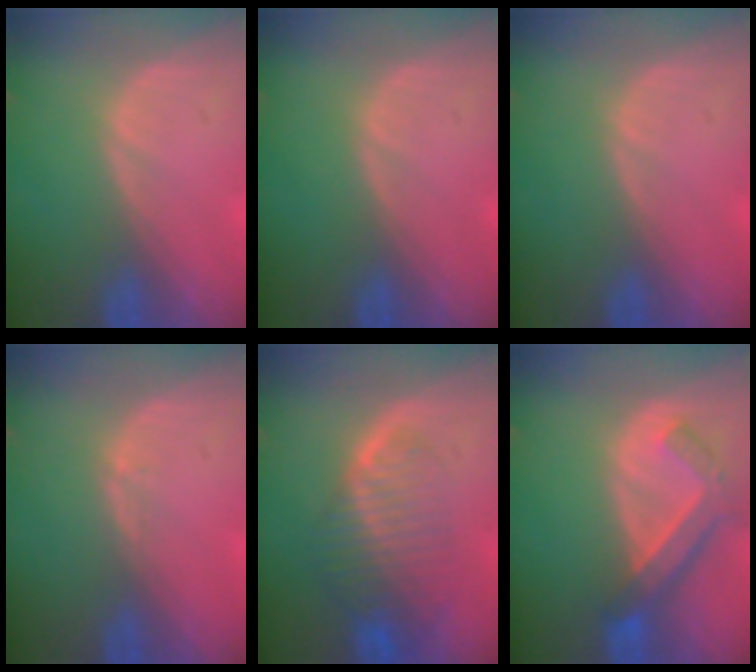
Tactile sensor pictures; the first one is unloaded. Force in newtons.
{"total": 0.0}
{"total": 0.0}
{"total": 0.6, "press": 0.4, "slide": 0.4}
{"total": 8.1, "press": 7.2, "slide": 3.8}
{"total": 7.3, "press": 6.4, "slide": 3.6}